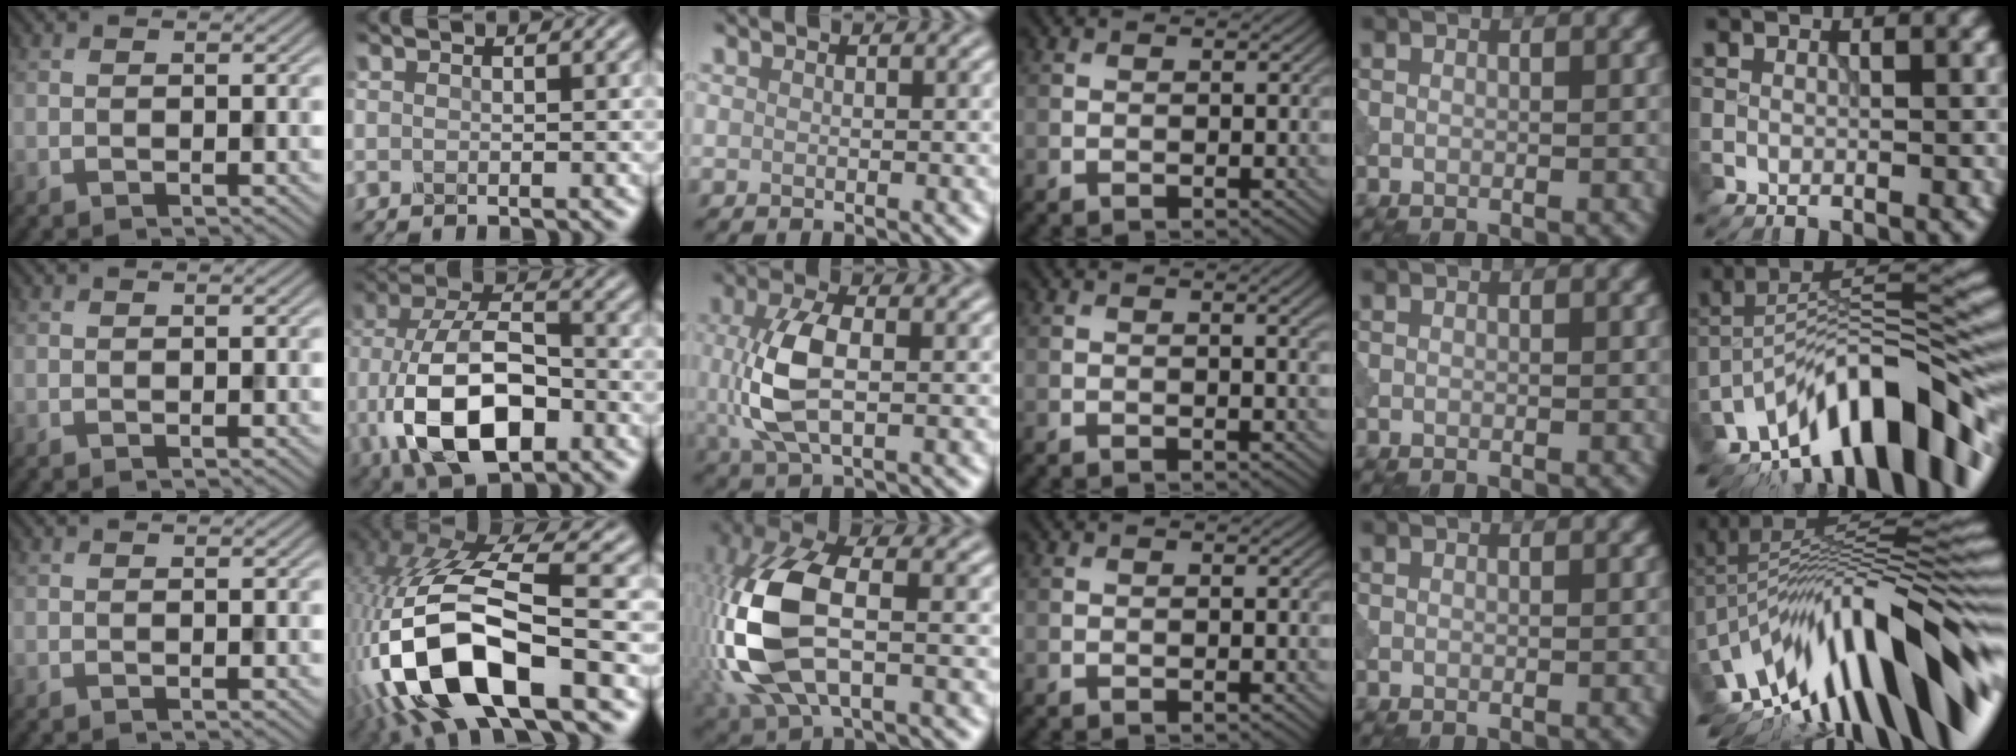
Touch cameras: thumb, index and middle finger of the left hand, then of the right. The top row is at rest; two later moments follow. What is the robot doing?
{"motion": "dispense", "object": "dispenser bottle"}